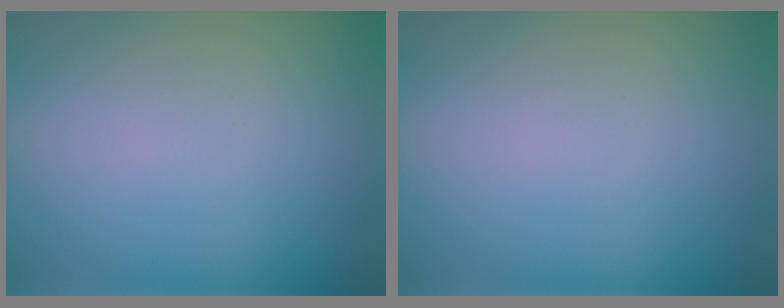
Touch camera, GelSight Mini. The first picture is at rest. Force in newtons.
{"total": 0.0}